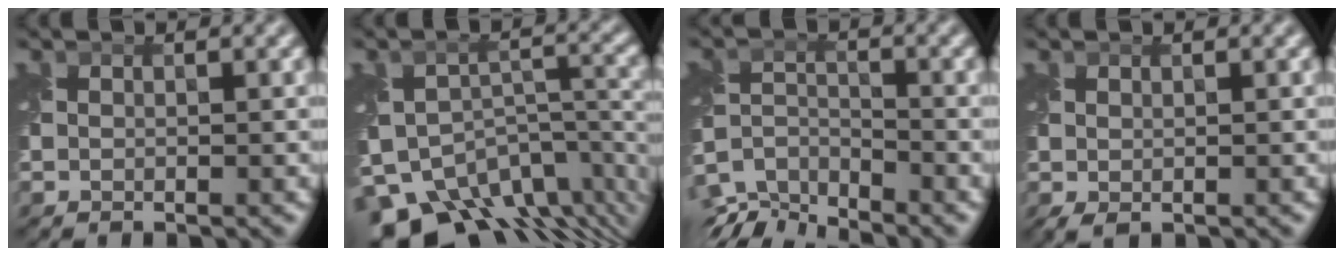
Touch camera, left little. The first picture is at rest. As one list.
[{"total": 12.4, "force": [-8.2, 6.4, 6.7], "torque": [-0.129, -0.012, -0.109]}, {"total": 6.7, "force": [-6.1, 1.7, 2.4], "torque": [-0.051, -0.017, -0.116]}, {"total": 0.8, "force": [0.1, 0.3, 0.7], "torque": [-0.022, -0.001, 0.005]}]